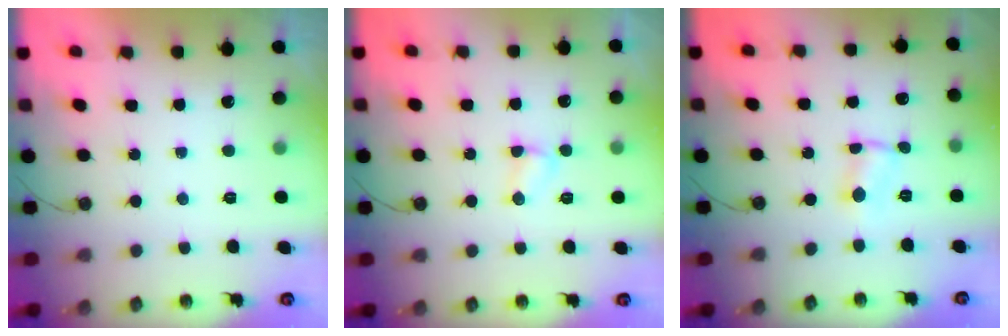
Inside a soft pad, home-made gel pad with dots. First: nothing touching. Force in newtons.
{"total": 2.9, "press": 2.9, "slide": 0.3}
{"total": 1.6, "press": 1.6, "slide": 0.3}